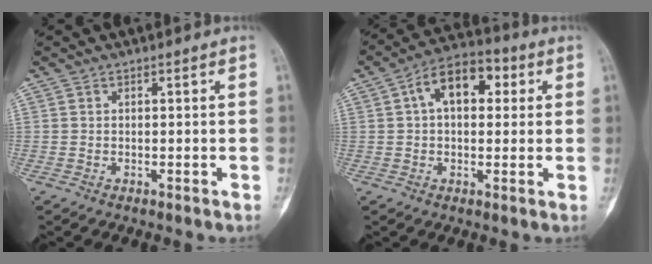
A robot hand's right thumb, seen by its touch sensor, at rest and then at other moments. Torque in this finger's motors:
{"motor_torque": [-0.62, 1.04, 0.59, -0.45, 0.05]}